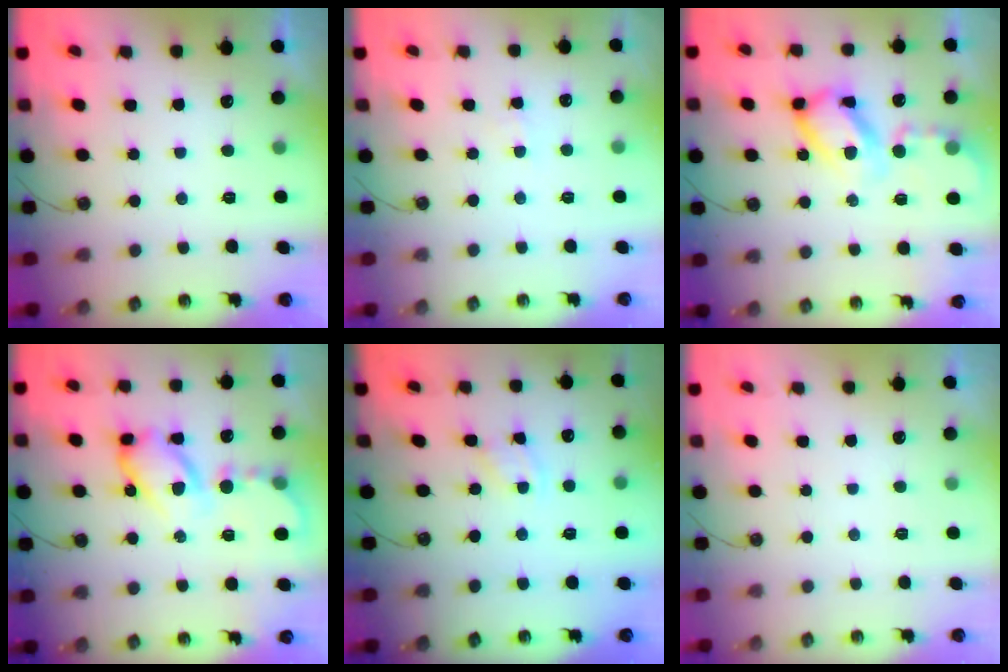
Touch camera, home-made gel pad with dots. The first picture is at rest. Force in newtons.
{"total": 2.1, "press": 2.1, "slide": 0.4}
{"total": 14.9, "press": 14.9, "slide": 1.4}
{"total": 14.3, "press": 14.2, "slide": 1.4}
{"total": 1.9, "press": 1.8, "slide": 0.3}
{"total": 0.0}